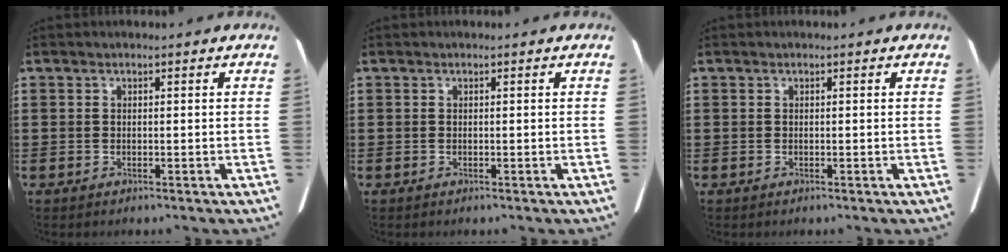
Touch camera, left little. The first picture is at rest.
{"total": 0.0}
{"total": 0.0}